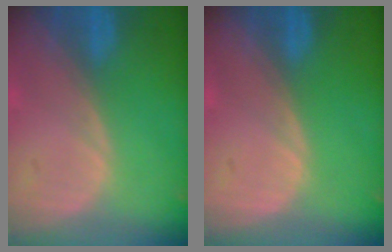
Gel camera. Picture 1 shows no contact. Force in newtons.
{"total": 0.0}